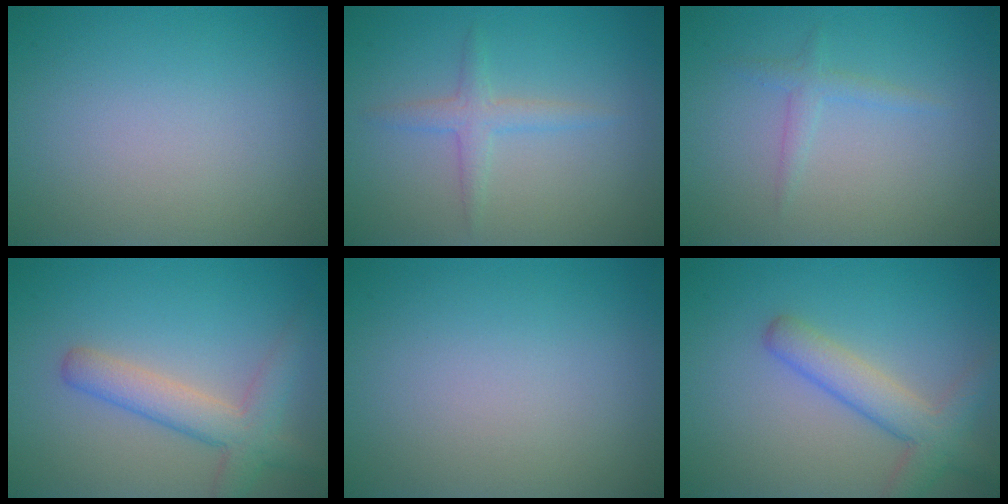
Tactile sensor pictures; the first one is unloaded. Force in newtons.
{"total": 1.9, "press": 1.9, "slide": 0.1}
{"total": 1.3, "press": 1.3, "slide": 0.1}
{"total": 4.2, "press": 4.2, "slide": 0.1}
{"total": 0.0}
{"total": 4.2, "press": 4.2, "slide": 0.2}